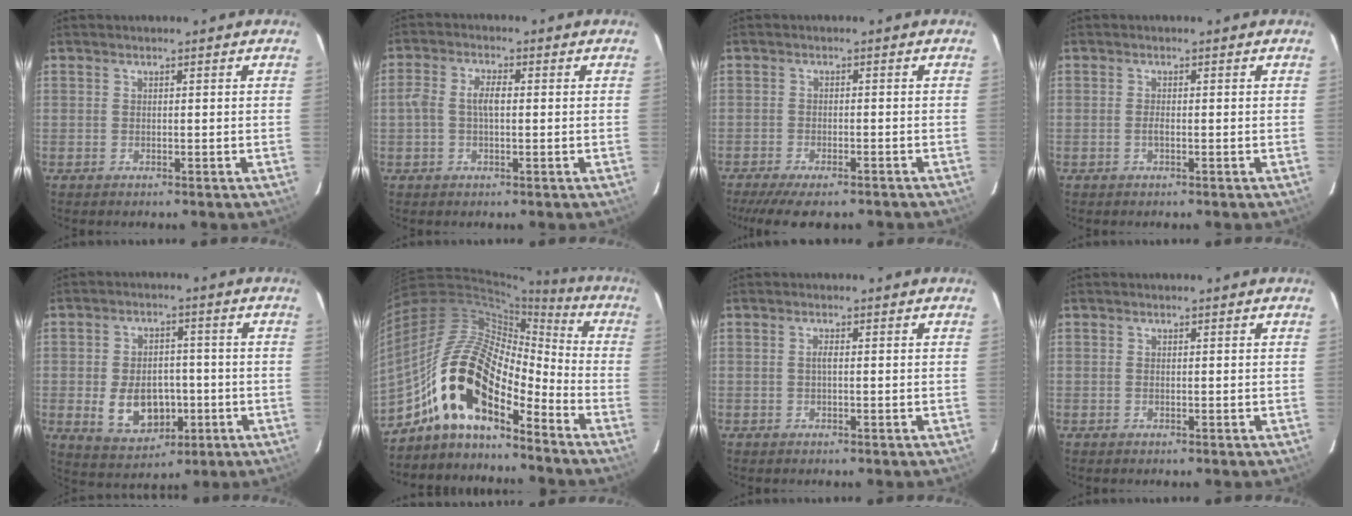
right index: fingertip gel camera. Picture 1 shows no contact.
{"total": 4.2, "force": [-0.2, 1.9, 3.7], "torque": [-0.076, 0.010, -0.005]}
{"total": 10.0, "force": [-8.2, 2.6, 5.2], "torque": [-0.120, -0.029, -0.131]}
{"total": 0.8, "force": [-0.3, 0.2, 0.7], "torque": [-0.015, 0.001, -0.007]}
{"total": 10.2, "force": [-2.4, 7.1, 6.9], "torque": [-0.147, -0.002, -0.021]}
{"total": 18.4, "force": [-11.5, 7.1, 12.5], "torque": [-0.225, 0.004, -0.234]}
{"total": 1.0, "force": [-0.1, 0.2, 0.9], "torque": [-0.019, 0.003, -0.003]}
{"total": 0.0}